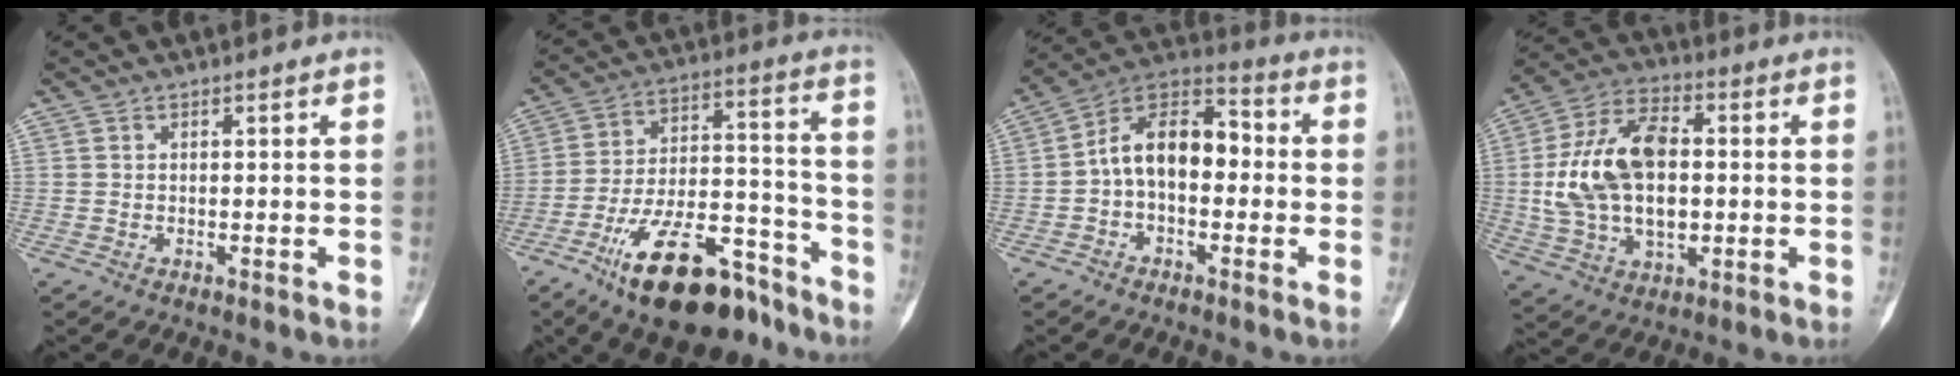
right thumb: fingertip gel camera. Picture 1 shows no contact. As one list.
[{"total": 21.2, "force": [-14.0, 8.8, 13.3], "torque": [-0.212, 0.091, -0.229]}, {"total": 12.6, "force": [-0.6, 7.7, 10.0], "torque": [-0.139, 0.043, -0.027]}, {"total": 18.5, "force": [0.8, 10.9, 14.9], "torque": [-0.273, 0.015, 0.016]}]